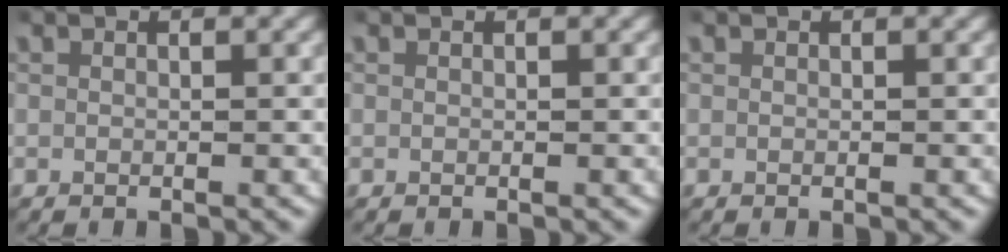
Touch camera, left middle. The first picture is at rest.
{"total": 0.0}
{"total": 0.0}